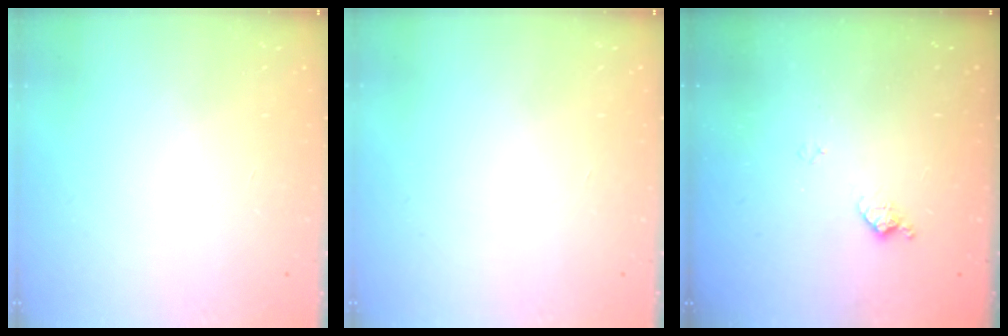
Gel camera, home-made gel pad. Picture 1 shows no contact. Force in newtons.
{"total": 0.0}
{"total": 6.7, "press": 6.7, "slide": 0.8}